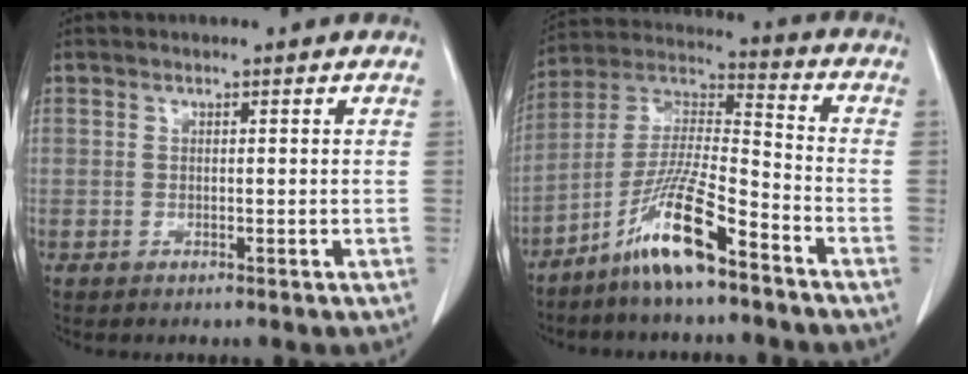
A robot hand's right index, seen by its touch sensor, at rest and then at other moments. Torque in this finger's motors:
{"motor_torque": [1.08, -0.77, 0.35, 0.12]}